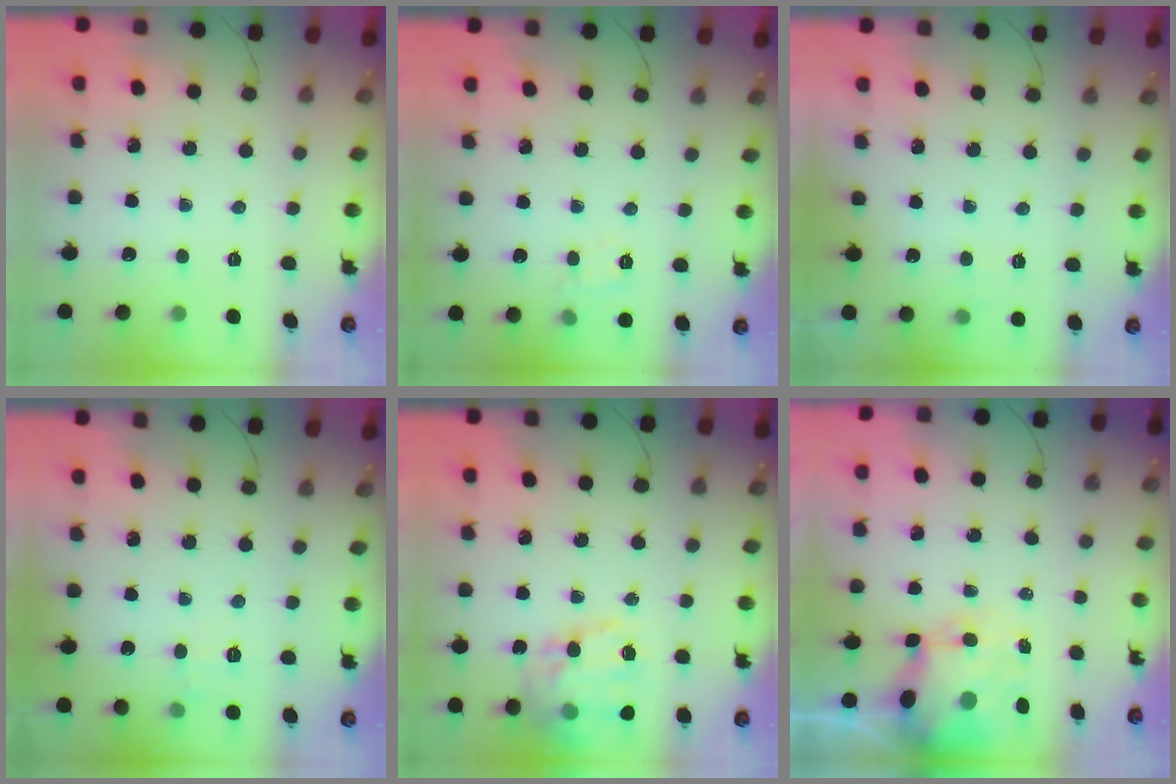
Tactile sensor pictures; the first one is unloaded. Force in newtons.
{"total": 6.1, "press": 6.0, "slide": 1.1}
{"total": 2.6, "press": 2.1, "slide": 1.5}
{"total": 5.3, "press": 5.1, "slide": 1.5}
{"total": 20.2, "press": 20.0, "slide": 2.6}
{"total": 8.5, "press": 8.2, "slide": 2.2}